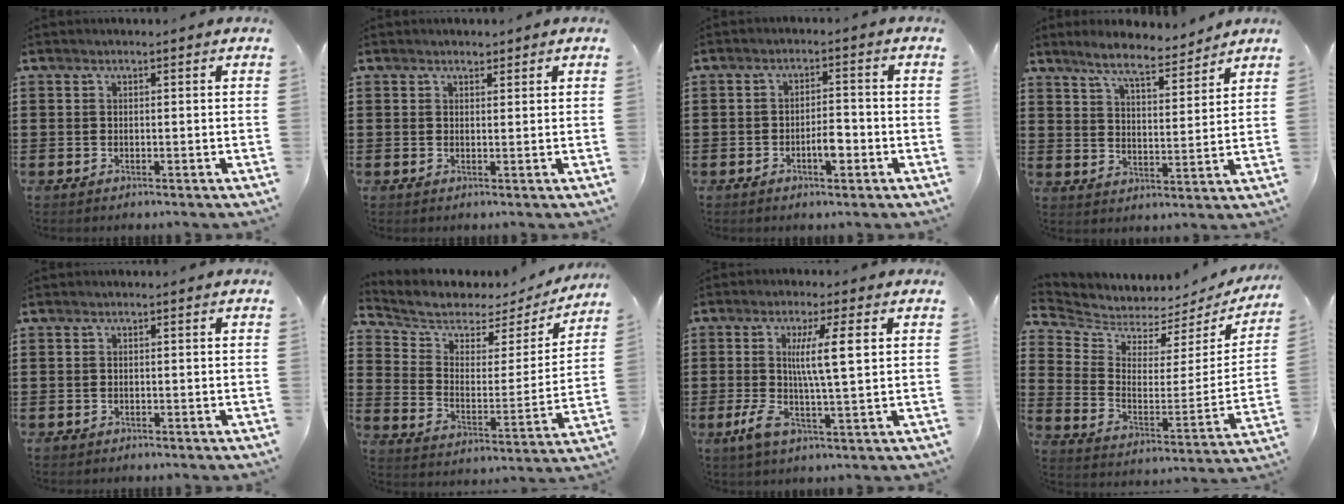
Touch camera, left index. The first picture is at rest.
{"total": 1.3, "force": [1.1, 0.4, 0.4], "torque": [-0.008, 0.003, 0.021]}
{"total": 3.7, "force": [-1.5, 1.4, 3.0], "torque": [-0.046, 0.004, -0.030]}
{"total": 6.8, "force": [6.0, 0.6, 3.1], "torque": [-0.081, -0.022, 0.106]}
{"total": 0.5, "force": [-0.4, 0.3, 0.1], "torque": [-0.004, 0.002, -0.010]}
{"total": 5.0, "force": [4.1, 2.4, 1.6], "torque": [-0.062, -0.028, 0.065]}
{"total": 8.4, "force": [1.3, 1.0, 8.3], "torque": [-0.163, 0.000, 0.015]}
{"total": 4.2, "force": [3.9, 1.4, 0.4], "torque": [-0.039, -0.044, 0.064]}